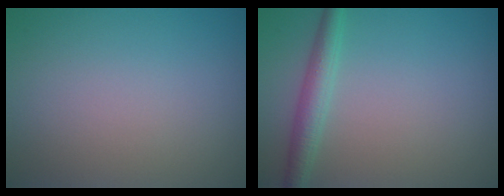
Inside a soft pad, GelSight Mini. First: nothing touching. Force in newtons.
{"total": 2.5, "press": 2.5, "slide": 0.1}